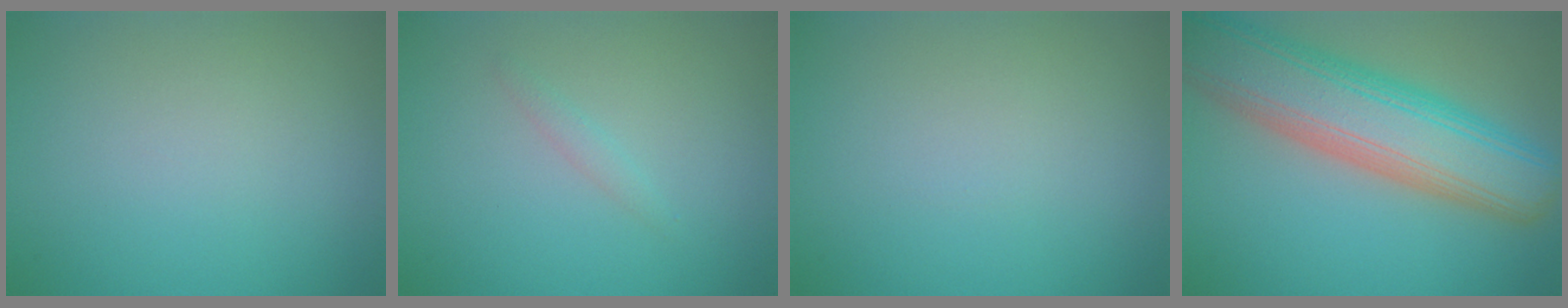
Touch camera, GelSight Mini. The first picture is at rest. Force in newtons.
{"total": 0.8, "press": 0.8, "slide": 0.1}
{"total": 0.0}
{"total": 11.0, "press": 10.9, "slide": 1.1}